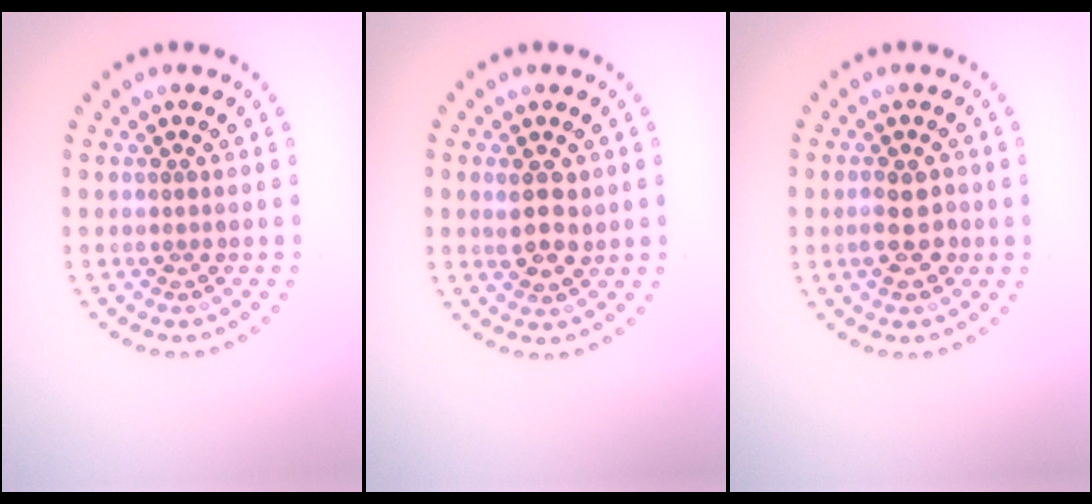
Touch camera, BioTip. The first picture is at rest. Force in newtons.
{"total": 2.9, "press": 2.8, "slide": 0.7}
{"total": 2.6, "press": 2.6, "slide": 0.2}